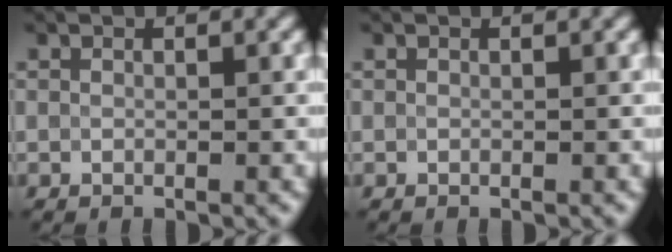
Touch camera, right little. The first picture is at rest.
{"total": 0.0}